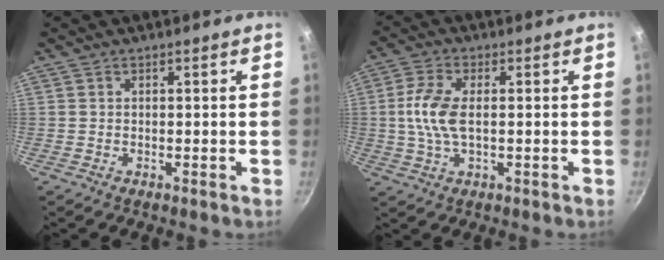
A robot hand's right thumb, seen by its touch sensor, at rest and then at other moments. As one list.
[{"total": 7.7, "force": [0.3, 3.8, 6.7], "torque": [-0.144, 0.008, 0.001]}]